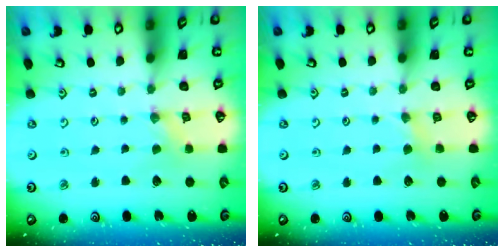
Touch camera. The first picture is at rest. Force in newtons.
{"total": 1.9, "press": 1.9, "slide": 0.4}